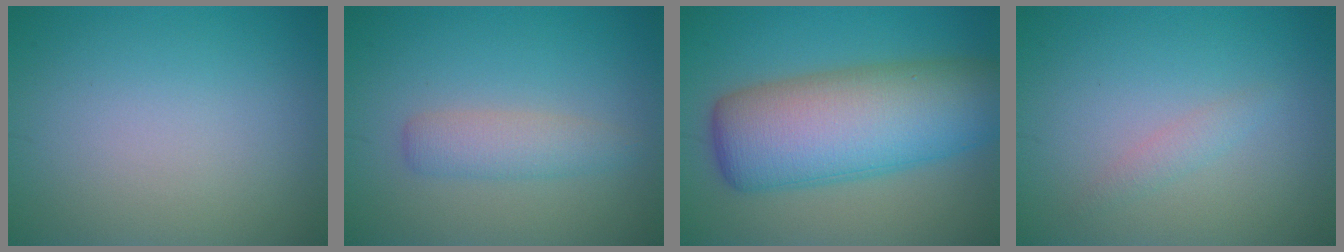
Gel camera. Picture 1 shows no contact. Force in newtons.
{"total": 2.5, "press": 2.5, "slide": 0.0}
{"total": 11.5, "press": 11.5, "slide": 0.3}
{"total": 1.1, "press": 1.1, "slide": 0.0}